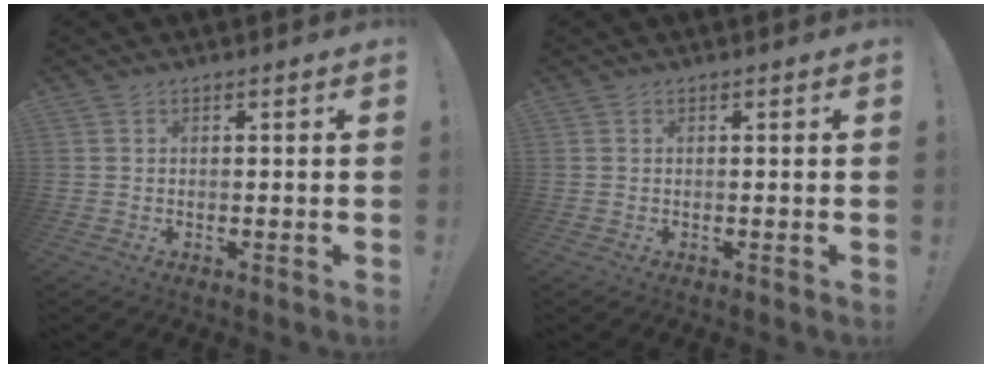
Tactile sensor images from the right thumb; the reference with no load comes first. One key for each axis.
{"total": 0.0}